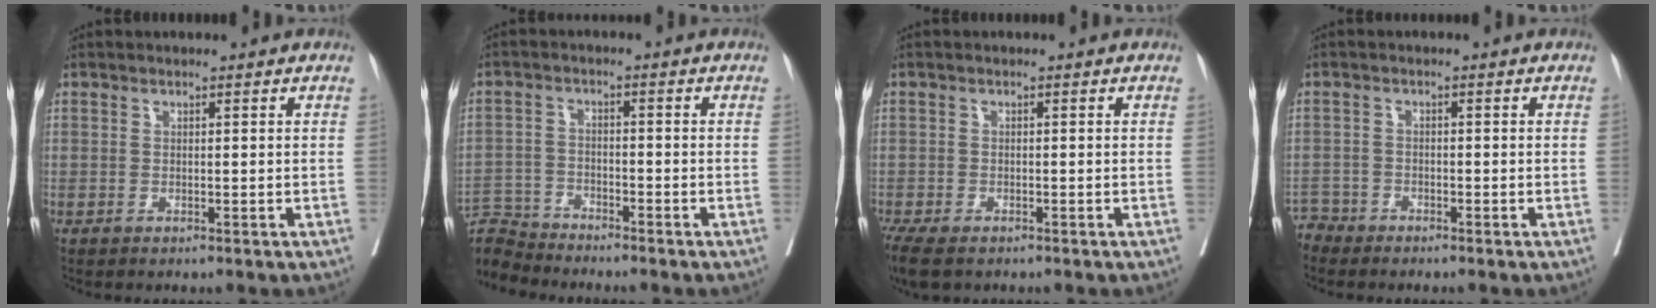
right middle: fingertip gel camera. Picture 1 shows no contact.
{"total": 5.9, "force": [-5.8, 0.0, -1.1], "torque": [0.022, 0.001, -0.112]}
{"total": 6.8, "force": [-4.8, 2.9, 3.8], "torque": [-0.078, -0.016, -0.078]}
{"total": 2.3, "force": [-2.1, 0.4, -0.9], "torque": [0.023, -0.003, -0.045]}